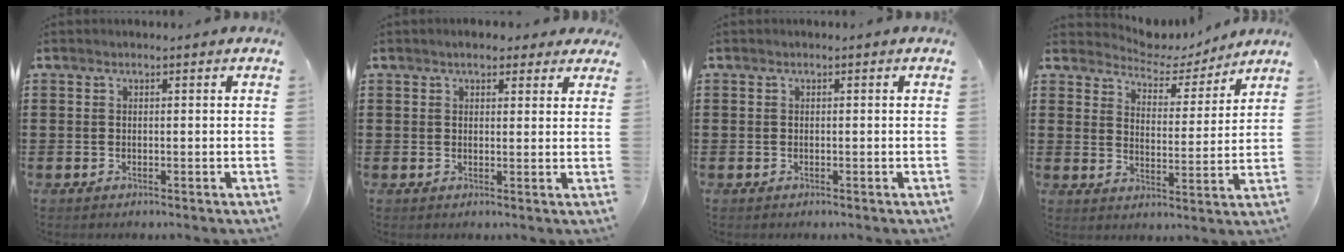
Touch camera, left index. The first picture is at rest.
{"total": 3.1, "force": [2.6, 1.0, 1.4], "torque": [-0.026, 0.000, 0.045]}
{"total": 0.0}
{"total": 4.7, "force": [4.6, 1.0, 0.1], "torque": [-0.031, -0.031, 0.078]}